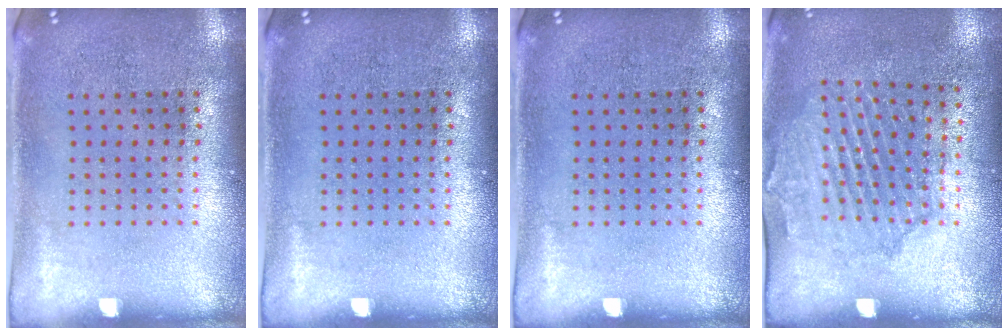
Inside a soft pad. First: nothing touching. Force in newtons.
{"total": 0.0}
{"total": 0.0}
{"total": 1.5, "press": 1.5, "slide": 0.4}